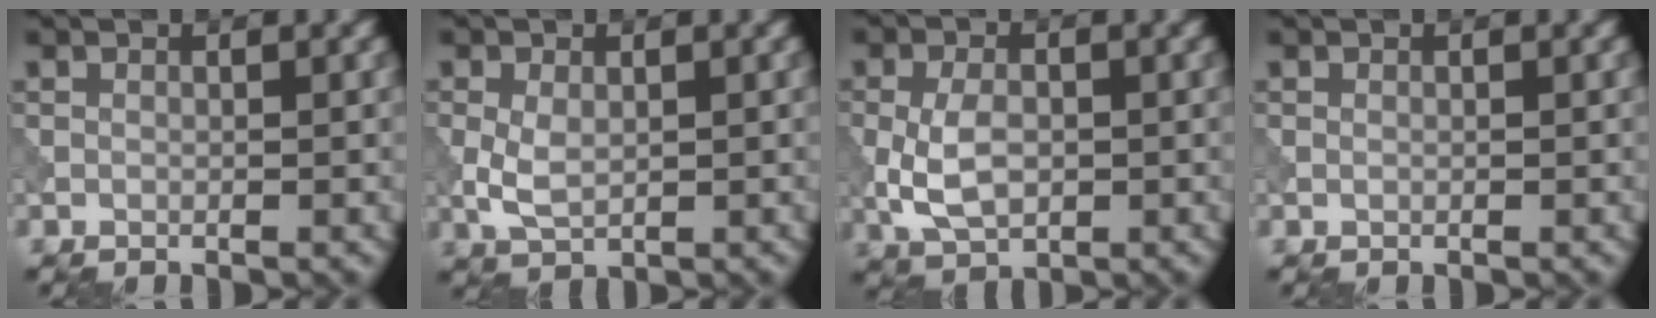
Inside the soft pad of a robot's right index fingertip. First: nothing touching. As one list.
[{"total": 2.9, "force": [-0.1, 1.8, 2.2], "torque": [-0.054, -0.002, 0.003]}, {"total": 4.6, "force": [-0.7, 2.9, 3.6], "torque": [-0.077, -0.003, -0.015]}, {"total": 0.0}]